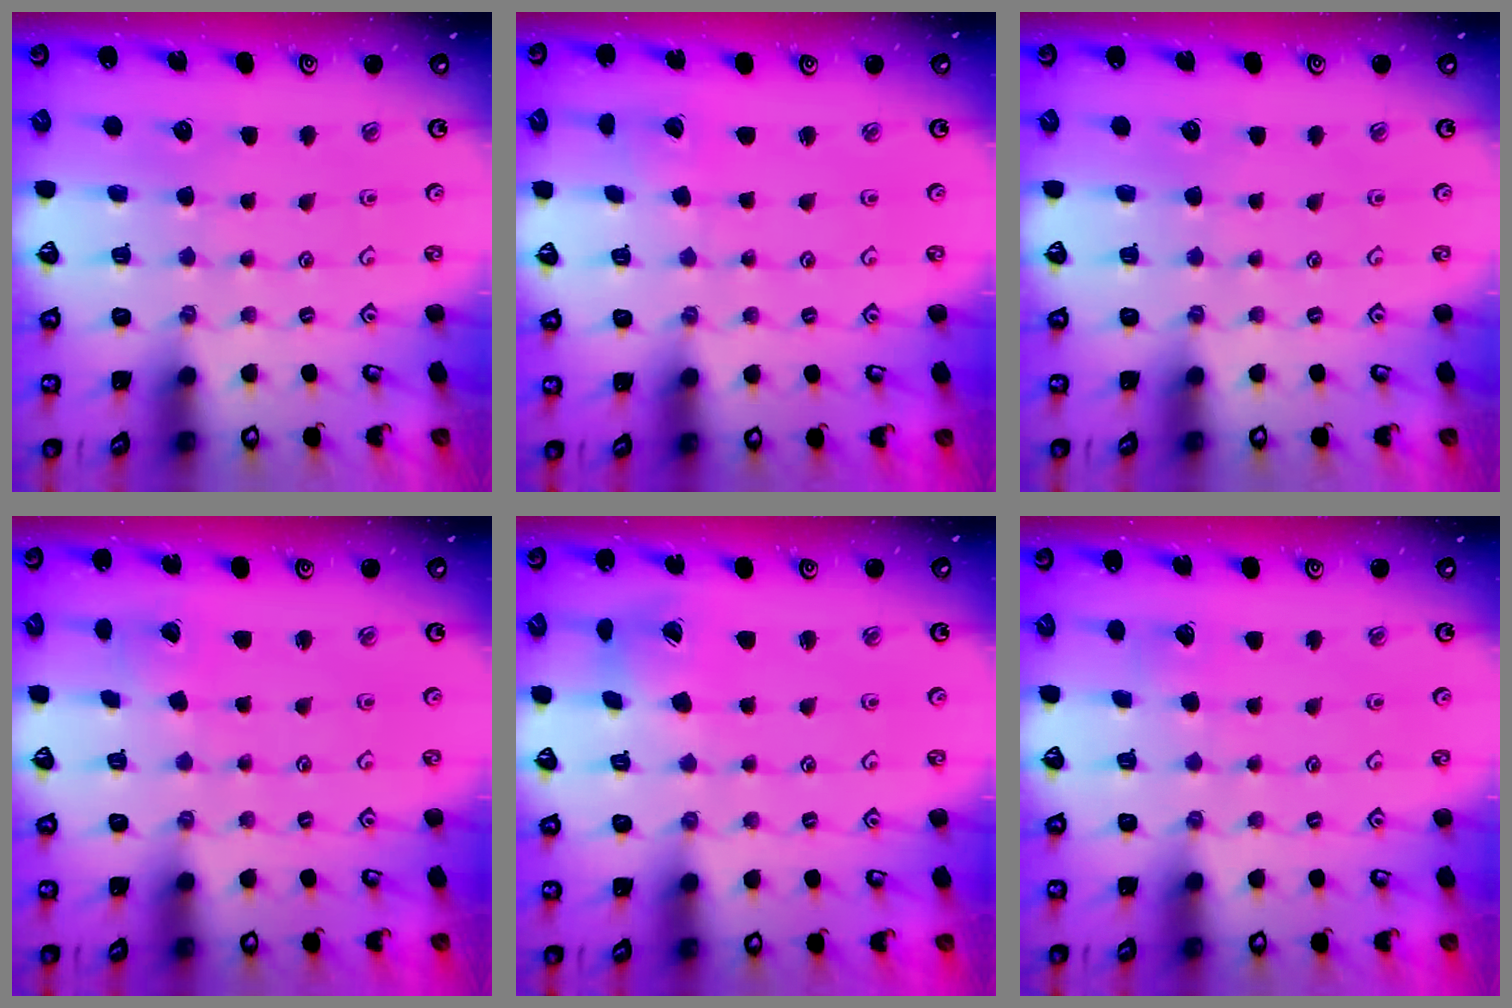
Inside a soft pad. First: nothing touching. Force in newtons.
{"total": 1.6, "press": 1.6, "slide": 0.0}
{"total": 0.0}
{"total": 2.2, "press": 2.2, "slide": 0.2}
{"total": 4.5, "press": 4.5, "slide": 0.4}
{"total": 3.3, "press": 3.3, "slide": 0.4}